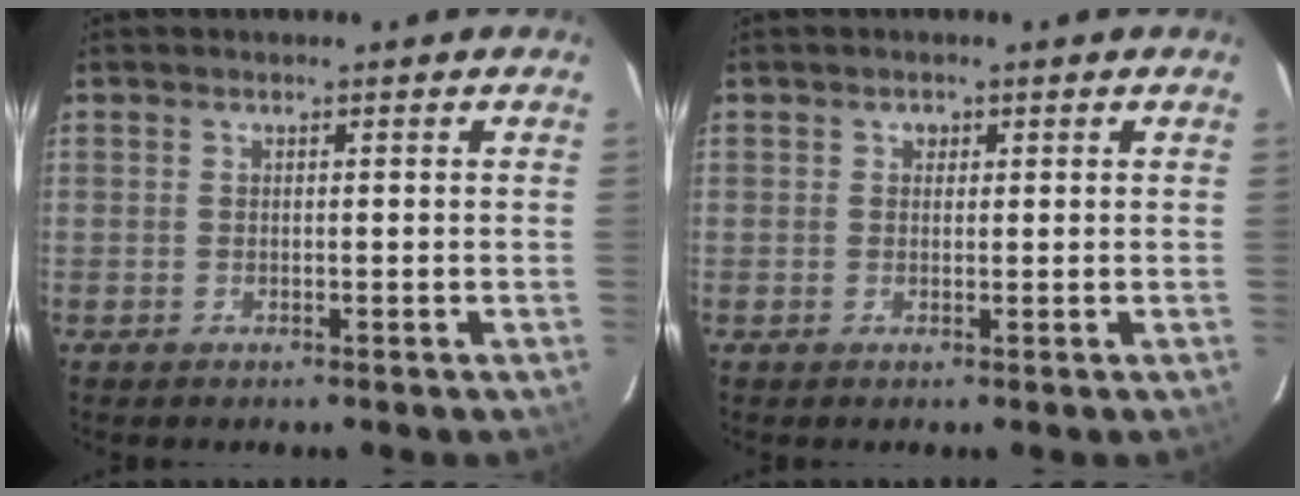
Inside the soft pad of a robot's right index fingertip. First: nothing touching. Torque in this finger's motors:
{"motor_torque": [0.01, 0.01, 0.00, 0.01]}